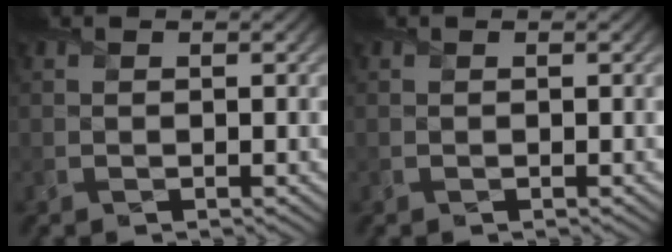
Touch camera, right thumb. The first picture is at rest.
{"total": 0.0}